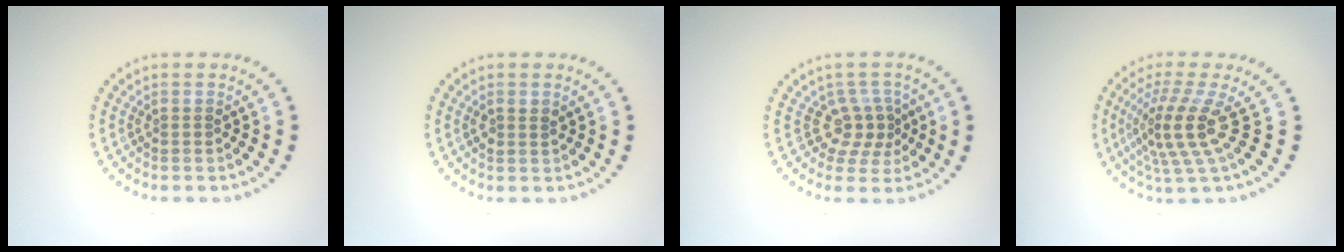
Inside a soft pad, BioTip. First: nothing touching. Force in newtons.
{"total": 1.0, "press": 0.9, "slide": 0.4}
{"total": 2.8, "press": 2.1, "slide": 1.9}
{"total": 4.4, "press": 3.1, "slide": 3.2}